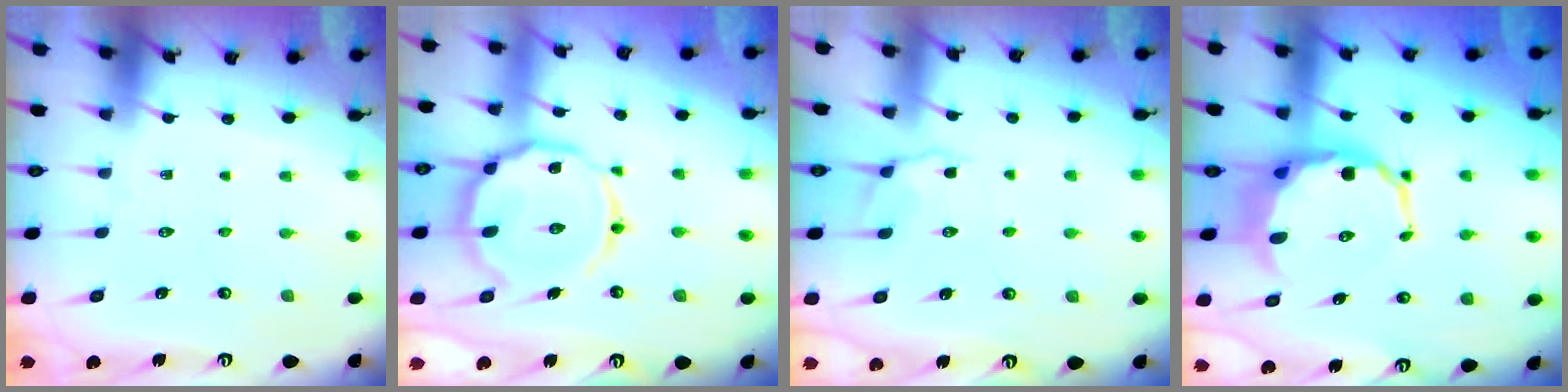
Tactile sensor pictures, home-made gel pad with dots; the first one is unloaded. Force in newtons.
{"total": 15.2, "press": 15.2, "slide": 1.3}
{"total": 4.8, "press": 4.4, "slide": 2.1}
{"total": 9.7, "press": 9.3, "slide": 2.8}